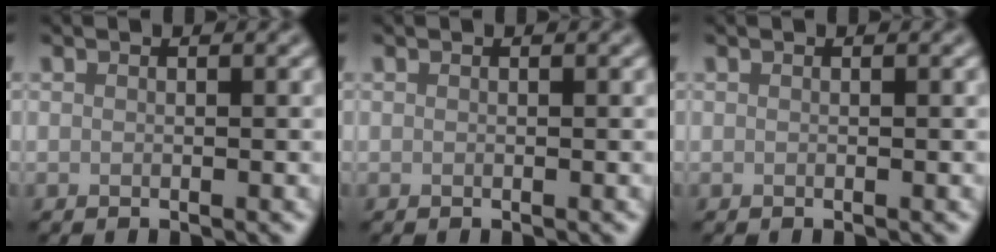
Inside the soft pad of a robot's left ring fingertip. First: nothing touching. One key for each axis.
{"total": 0.0}
{"total": 0.0}